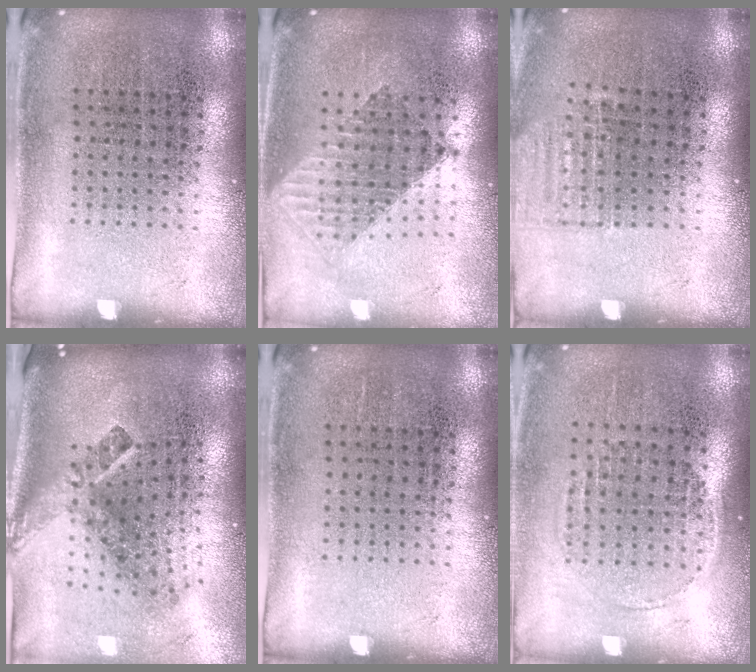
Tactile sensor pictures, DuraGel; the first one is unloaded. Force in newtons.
{"total": 1.5, "press": 1.3, "slide": 0.9}
{"total": 0.9, "press": 0.9, "slide": 0.1}
{"total": 2.9, "press": 1.7, "slide": 2.3}
{"total": 0.0}
{"total": 1.3, "press": 1.1, "slide": 0.6}